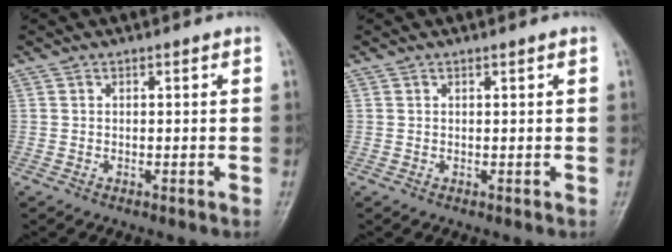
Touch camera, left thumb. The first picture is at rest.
{"total": 0.5, "force": [0.3, 0.2, 0.4], "torque": [-0.005, -0.001, 0.005]}